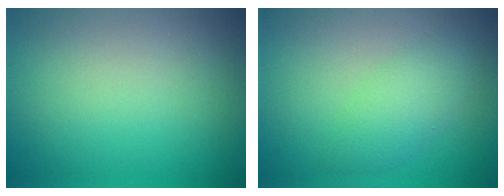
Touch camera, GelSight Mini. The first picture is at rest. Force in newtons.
{"total": 2.8, "press": 2.8, "slide": 0.2}